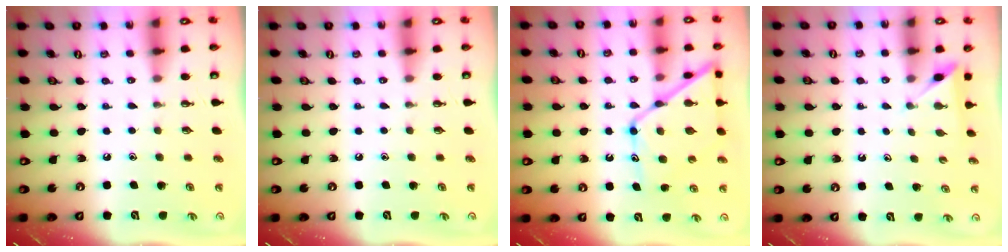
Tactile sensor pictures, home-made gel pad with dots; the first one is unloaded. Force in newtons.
{"total": 0.0}
{"total": 14.6, "press": 14.6, "slide": 1.0}
{"total": 2.1, "press": 2.1, "slide": 0.2}